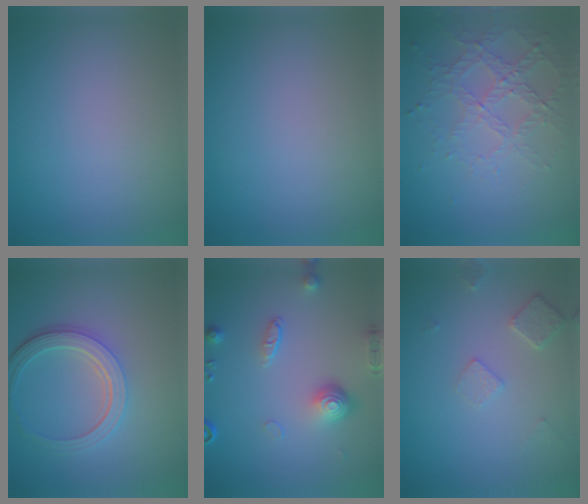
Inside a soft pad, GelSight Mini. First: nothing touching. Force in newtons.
{"total": 0.0}
{"total": 4.5, "press": 3.1, "slide": 3.3}
{"total": 4.9, "press": 3.7, "slide": 3.2}
{"total": 4.6, "press": 3.2, "slide": 3.3}
{"total": 2.1, "press": 2.1, "slide": 0.3}